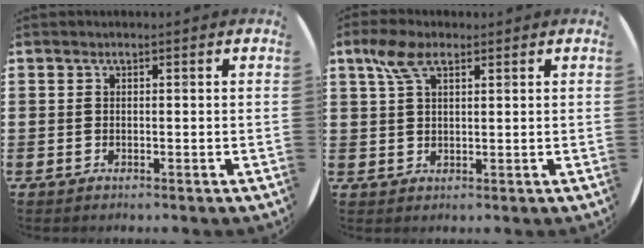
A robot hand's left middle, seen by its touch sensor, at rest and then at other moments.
{"total": 5.1, "force": [2.8, 2.2, 3.6], "torque": [-0.079, 0.008, 0.050]}